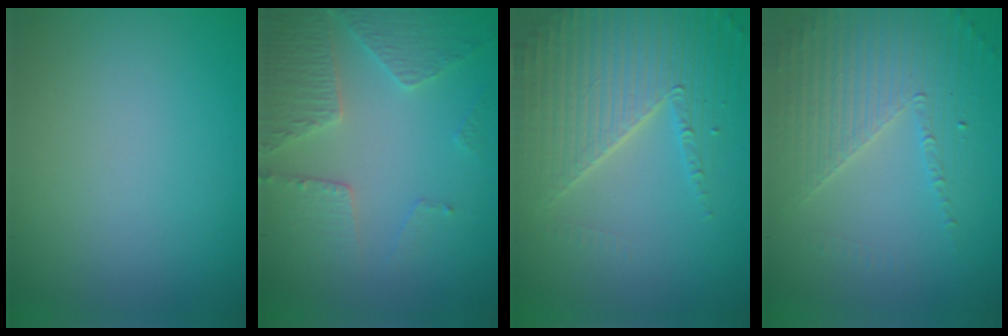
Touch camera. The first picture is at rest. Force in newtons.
{"total": 4.5, "press": 3.3, "slide": 3.1}
{"total": 4.7, "press": 4.5, "slide": 1.2}
{"total": 3.6, "press": 3.3, "slide": 1.5}